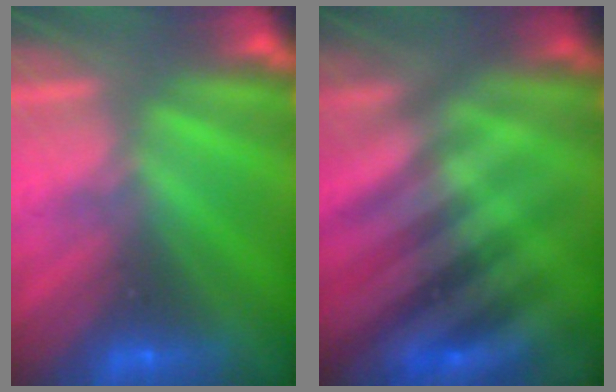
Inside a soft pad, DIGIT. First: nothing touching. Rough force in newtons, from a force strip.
{"total": 2.8}